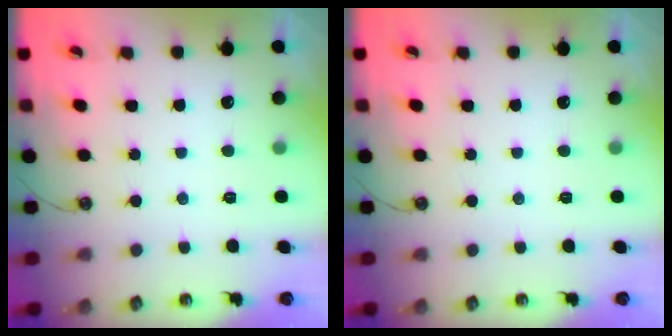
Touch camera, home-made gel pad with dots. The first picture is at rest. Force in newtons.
{"total": 0.0}